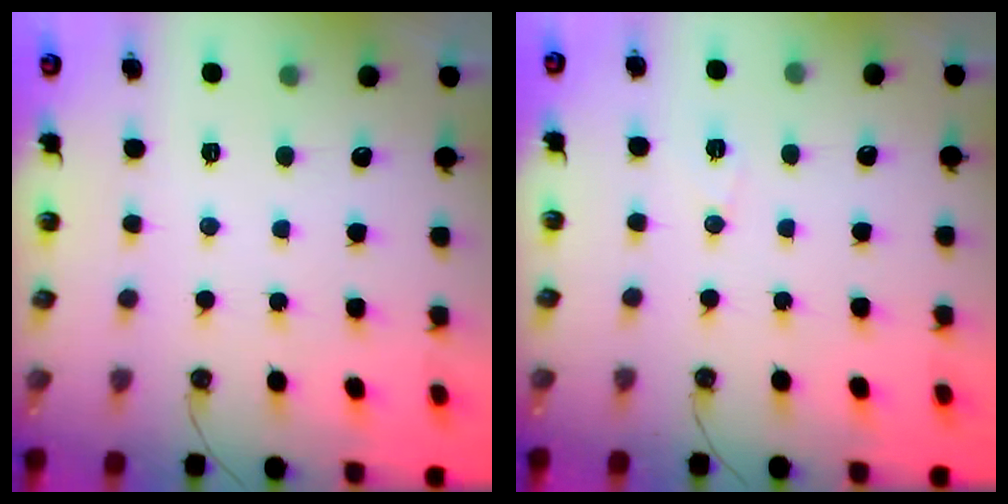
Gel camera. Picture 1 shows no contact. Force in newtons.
{"total": 4.1, "press": 3.7, "slide": 1.7}